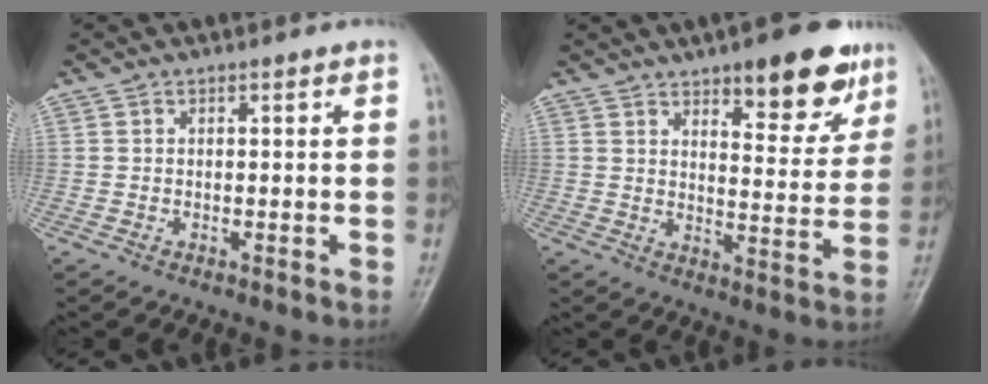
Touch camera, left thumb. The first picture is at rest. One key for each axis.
{"total": 13.8, "fx": 8.6, "fy": 5.2, "fz": 9.5, "tx": -0.082, "ty": -0.045, "tz": 0.118}